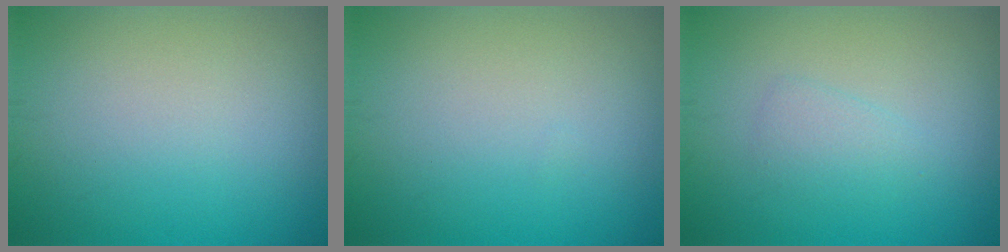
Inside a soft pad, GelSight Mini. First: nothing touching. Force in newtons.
{"total": 0.0}
{"total": 1.4, "press": 1.4, "slide": 0.1}